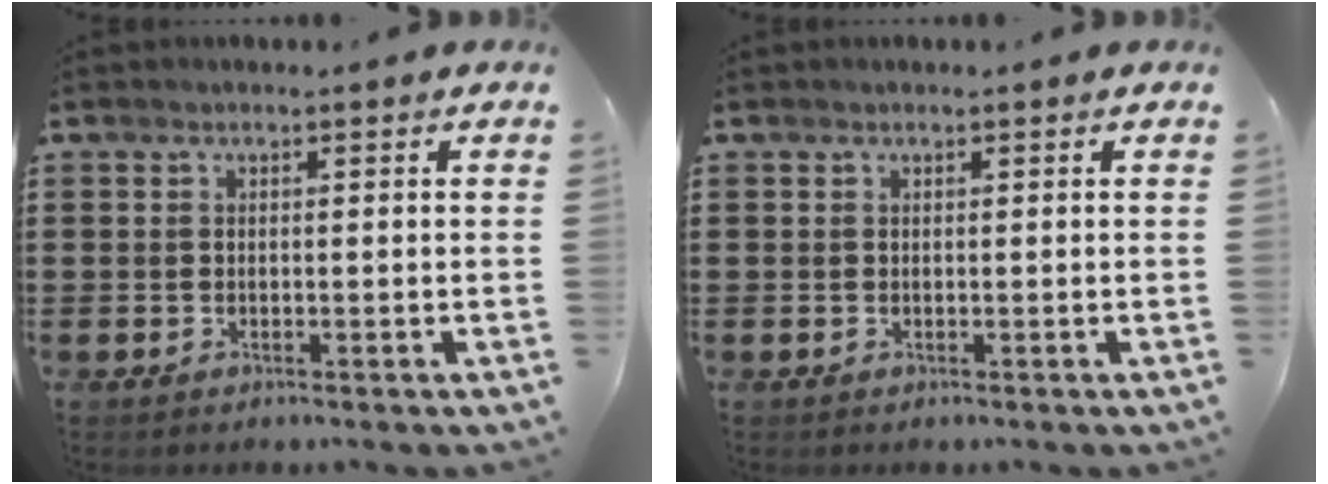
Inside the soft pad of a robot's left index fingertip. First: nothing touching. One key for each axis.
{"total": 0.0}